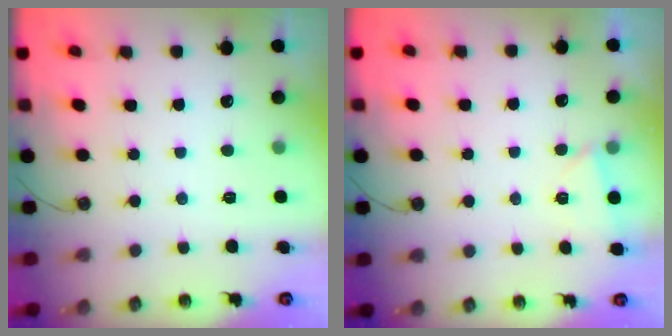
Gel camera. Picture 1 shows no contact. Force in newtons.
{"total": 1.9, "press": 1.8, "slide": 0.6}